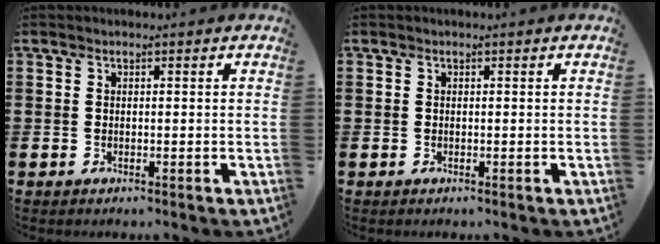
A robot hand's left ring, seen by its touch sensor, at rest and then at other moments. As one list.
[{"total": 0.0}]